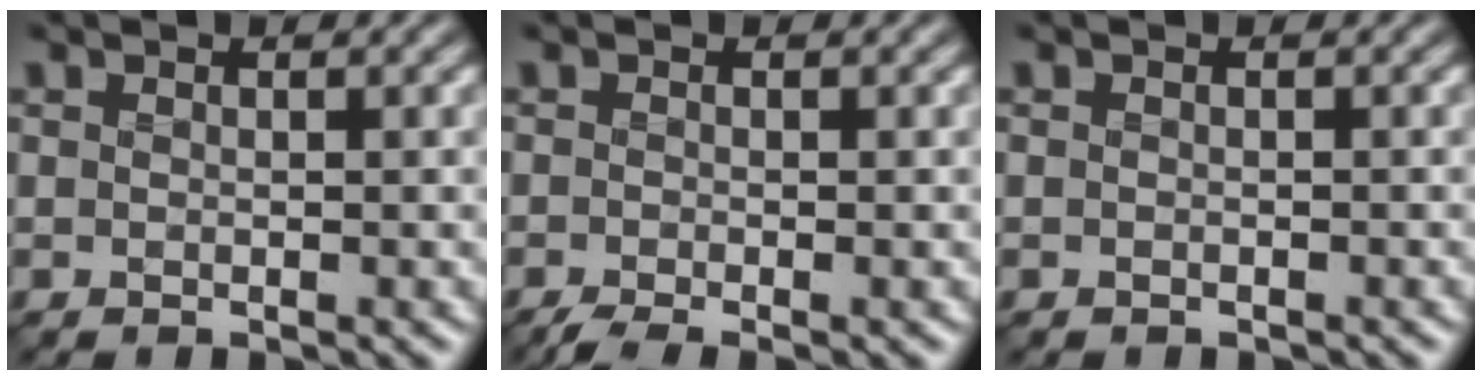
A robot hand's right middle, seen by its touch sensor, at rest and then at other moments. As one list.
[{"total": 1.9, "force": [-1.1, 0.4, 1.5], "torque": [-0.023, -0.007, -0.020]}, {"total": 0.0}]